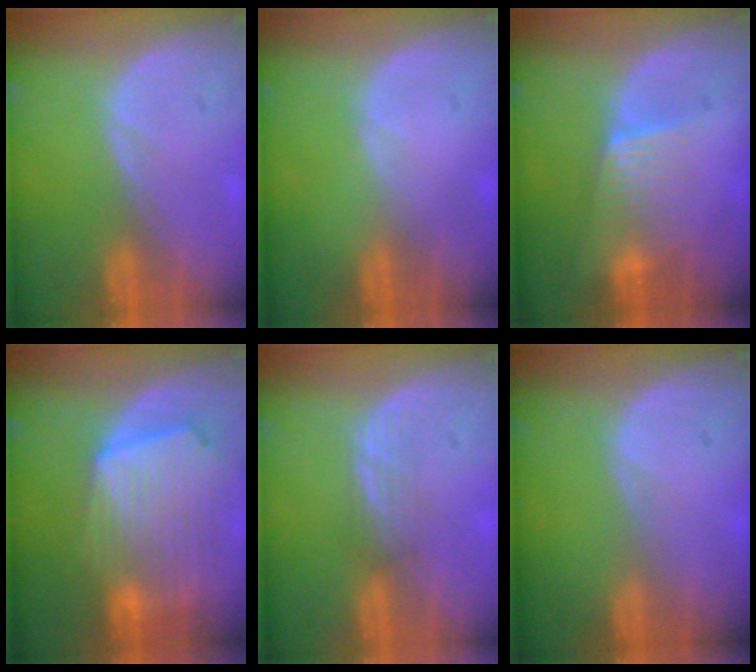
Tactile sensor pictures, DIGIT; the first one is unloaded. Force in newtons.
{"total": 0.0}
{"total": 4.7, "press": 4.6, "slide": 0.7}
{"total": 10.8, "press": 9.4, "slide": 5.3}
{"total": 2.1, "press": 2.1, "slide": 0.2}
{"total": 0.0}